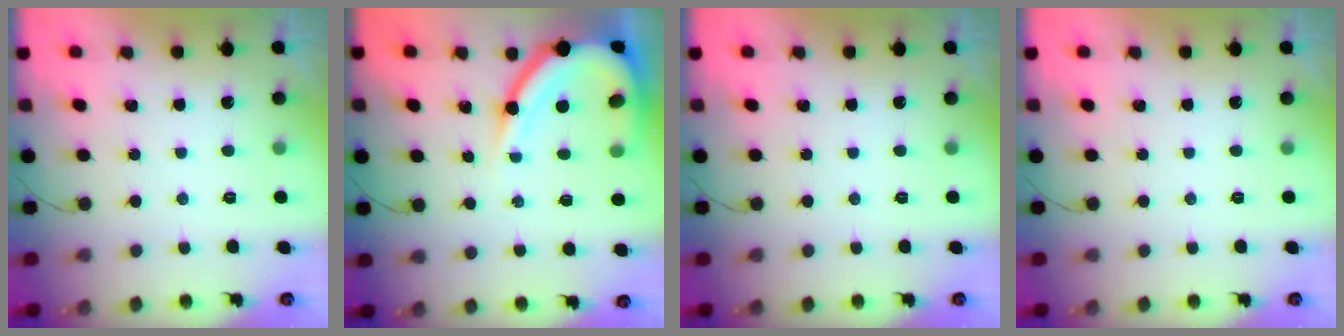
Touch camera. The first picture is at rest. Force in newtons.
{"total": 13.3, "press": 13.3, "slide": 1.2}
{"total": 0.0}
{"total": 0.0}